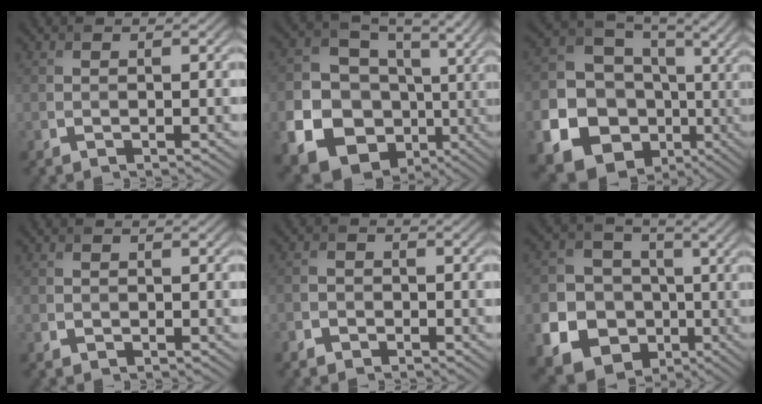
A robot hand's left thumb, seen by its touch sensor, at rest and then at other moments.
{"total": 14.8, "force": [-3.2, 12.6, 7.2], "torque": [-0.188, -0.049, -0.045]}
{"total": 17.8, "force": [-4.0, 15.6, 7.6], "torque": [-0.187, -0.045, -0.065]}
{"total": 0.6, "force": [-0.1, 0.6, 0.1], "torque": [-0.003, -0.006, -0.001]}
{"total": 2.0, "force": [-1.3, 1.5, 0.4], "torque": [-0.007, 0.000, -0.033]}
{"total": 13.8, "force": [-3.5, 12.3, 5.3], "torque": [-0.141, -0.040, -0.076]}